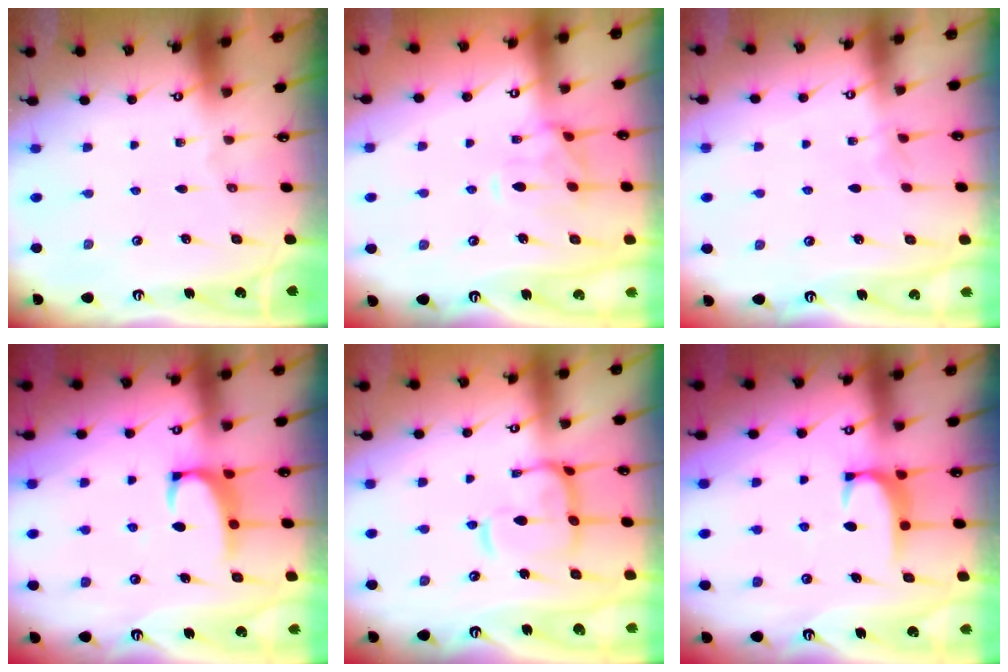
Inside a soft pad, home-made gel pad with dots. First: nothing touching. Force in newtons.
{"total": 3.6, "press": 3.3, "slide": 1.3}
{"total": 2.8, "press": 2.8, "slide": 0.3}
{"total": 2.5, "press": 2.4, "slide": 0.8}
{"total": 8.1, "press": 8.0, "slide": 1.2}
{"total": 1.8, "press": 1.7, "slide": 0.5}